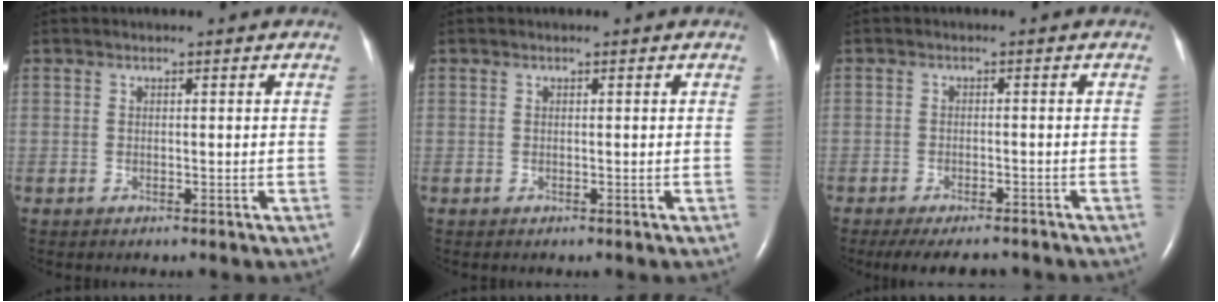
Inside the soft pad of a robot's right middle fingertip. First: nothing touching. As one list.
[{"total": 0.0}, {"total": 8.7, "force": [-7.6, 2.1, 3.6], "torque": [-0.052, -0.014, -0.104]}]